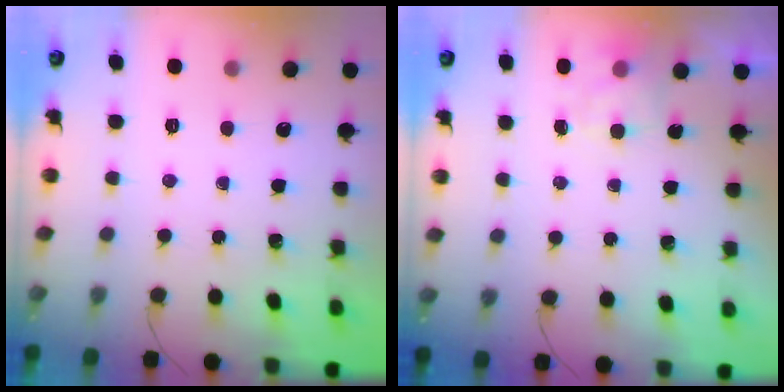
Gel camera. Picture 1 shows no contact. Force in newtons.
{"total": 2.4, "press": 1.9, "slide": 1.4}